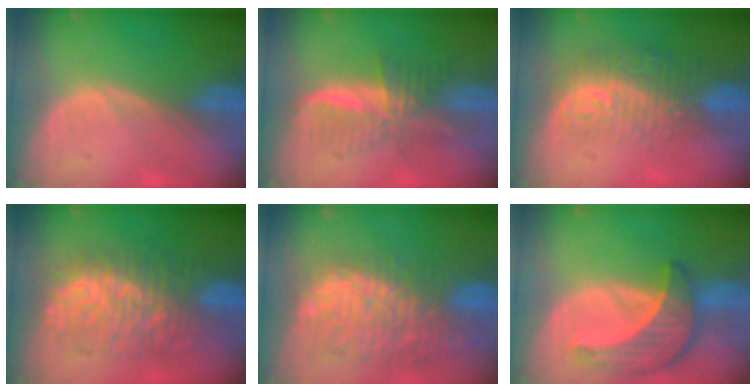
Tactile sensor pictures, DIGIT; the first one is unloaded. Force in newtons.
{"total": 6.0, "press": 5.9, "slide": 0.7}
{"total": 9.7, "press": 8.0, "slide": 5.5}
{"total": 11.1, "press": 11.0, "slide": 1.2}
{"total": 12.5, "press": 11.0, "slide": 5.9}
{"total": 8.8, "press": 8.0, "slide": 3.7}